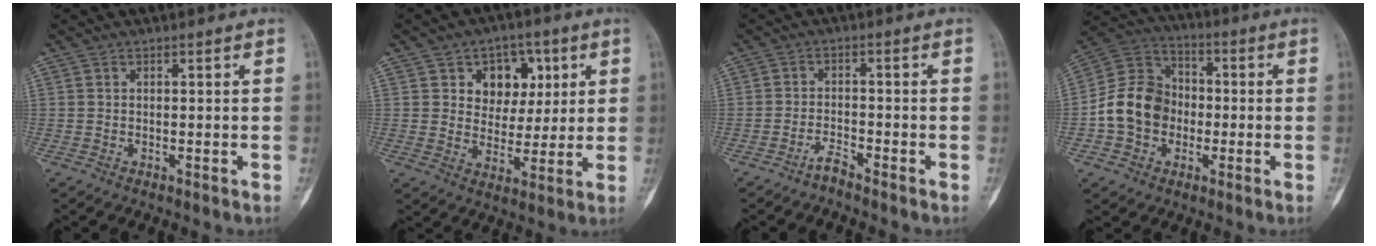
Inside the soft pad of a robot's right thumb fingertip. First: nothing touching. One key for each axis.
{"total": 10.0, "fx": 3.7, "fy": 7.8, "fz": 5.0, "tx": -0.019, "ty": -0.009, "tz": 0.057}
{"total": 2.1, "fx": -2.0, "fy": 0.1, "fz": 0.7, "tx": -0.012, "ty": 0.013, "tz": -0.039}
{"total": 12.8, "fx": -2.2, "fy": 10.7, "fz": 6.7, "tx": -0.102, "ty": 0.038, "tz": -0.049}